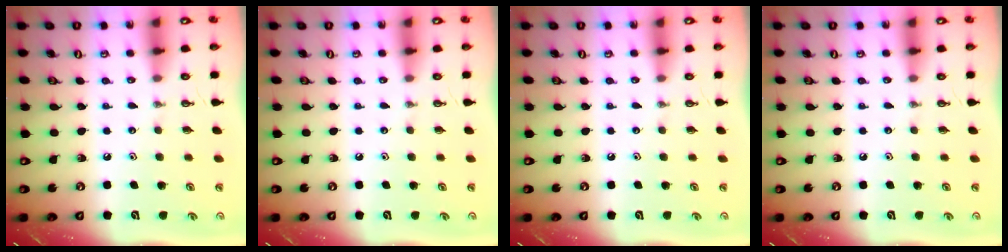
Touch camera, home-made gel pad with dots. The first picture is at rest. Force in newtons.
{"total": 0.0}
{"total": 0.0}
{"total": 0.0}